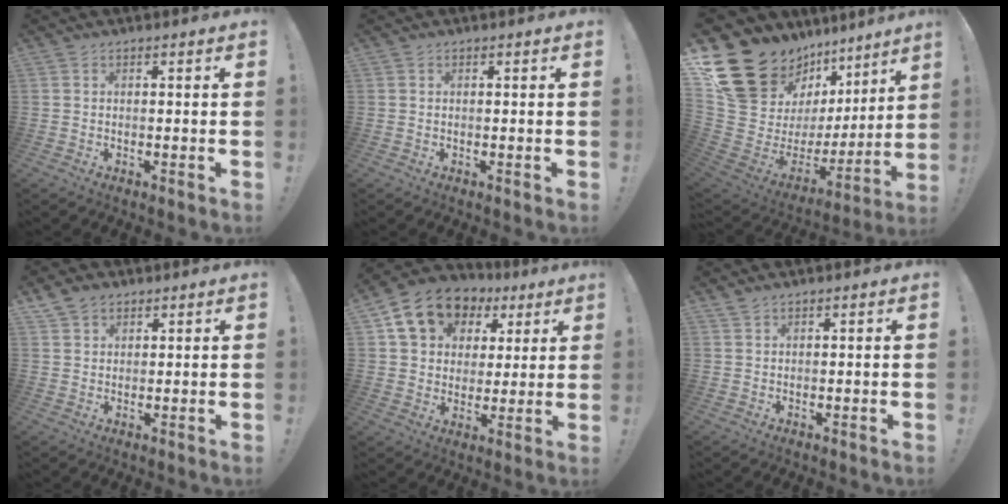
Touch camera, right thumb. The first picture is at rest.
{"total": 0.0}
{"total": 21.1, "force": [12.9, 12.1, 11.6], "torque": [-0.152, -0.125, 0.287]}
{"total": 4.0, "force": [2.8, 2.6, 1.2], "torque": [-0.023, -0.010, 0.053]}
{"total": 14.8, "force": [7.5, 11.1, 6.3], "torque": [-0.094, -0.034, 0.147]}
{"total": 1.0, "force": [0.9, 0.2, 0.4], "torque": [-0.015, 0.002, 0.018]}